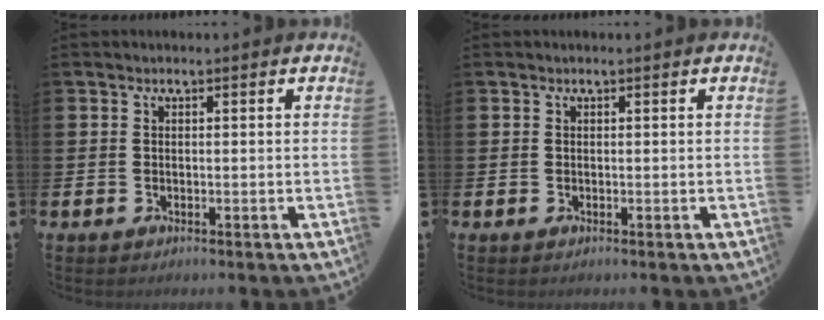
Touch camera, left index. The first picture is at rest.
{"total": 0.0}